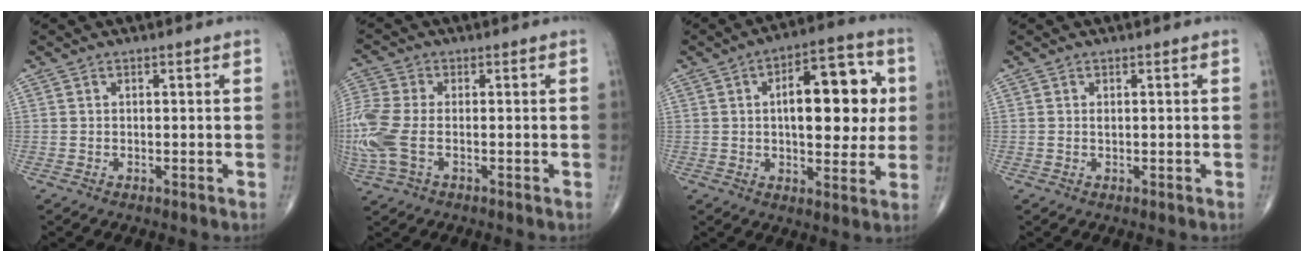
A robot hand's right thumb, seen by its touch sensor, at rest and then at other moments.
{"total": 11.0, "force": [-1.8, 6.1, 8.9], "torque": [-0.250, 0.007, -0.033]}
{"total": 17.1, "force": [2.6, 8.1, 14.9], "torque": [-0.174, 0.013, 0.034]}
{"total": 0.7, "force": [0.2, 0.3, 0.6], "torque": [-0.013, 0.002, 0.005]}